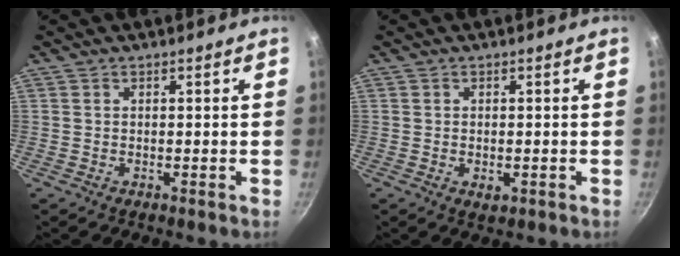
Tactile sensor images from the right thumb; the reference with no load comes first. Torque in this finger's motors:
{"motor_torque": [-0.34, 0.16, -0.27, 0.24, 0.09]}